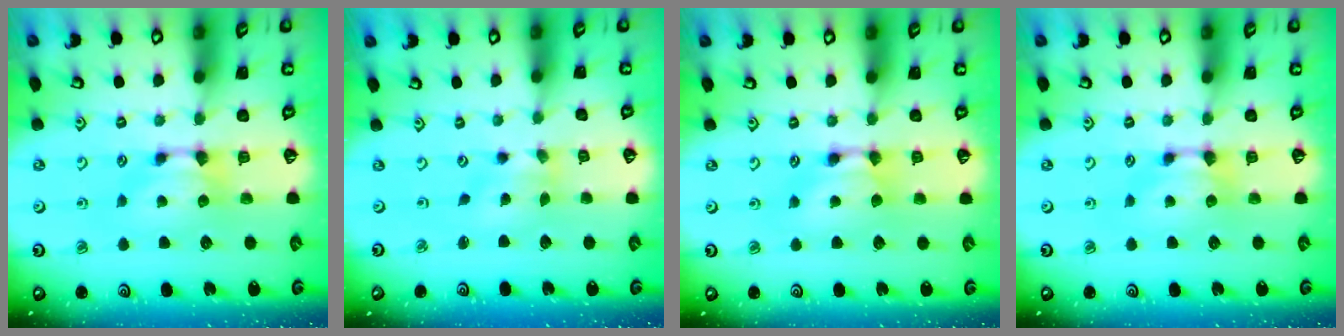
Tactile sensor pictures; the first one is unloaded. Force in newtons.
{"total": 1.2, "press": 0.0, "slide": 1.2}
{"total": 1.3, "press": 1.3, "slide": 0.1}
{"total": 0.0}